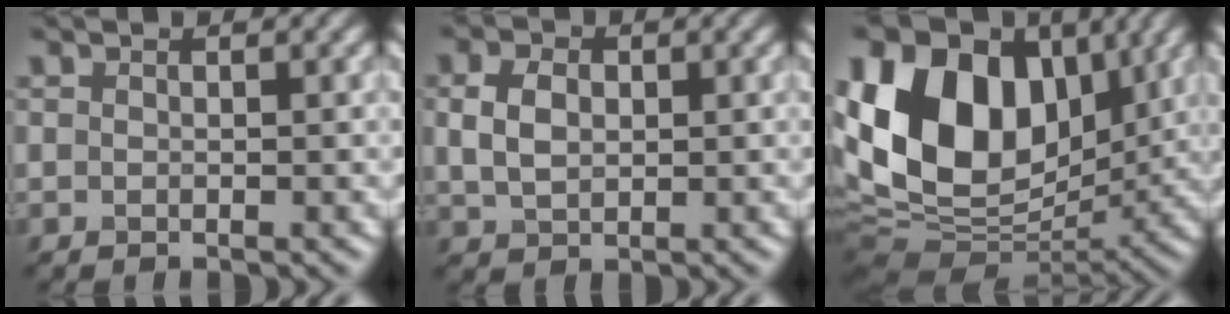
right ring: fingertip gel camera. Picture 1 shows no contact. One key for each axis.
{"total": 3.4, "fx": 0.6, "fy": 2.4, "fz": 2.3, "tx": -0.057, "ty": 0.003, "tz": 0.014}
{"total": 16.9, "fx": 3.7, "fy": 11.8, "fz": 11.4, "tx": -0.230, "ty": 0.020, "tz": 0.064}